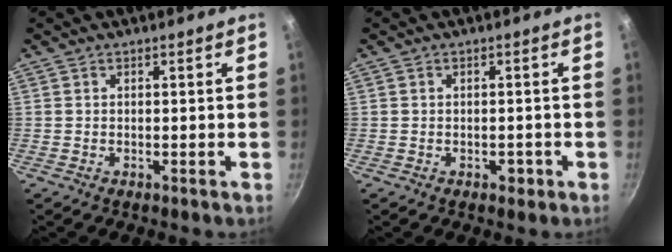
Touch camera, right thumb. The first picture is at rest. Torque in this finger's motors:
{"motor_torque": [-0.16, 0.01, -0.18, 0.15, -0.01]}